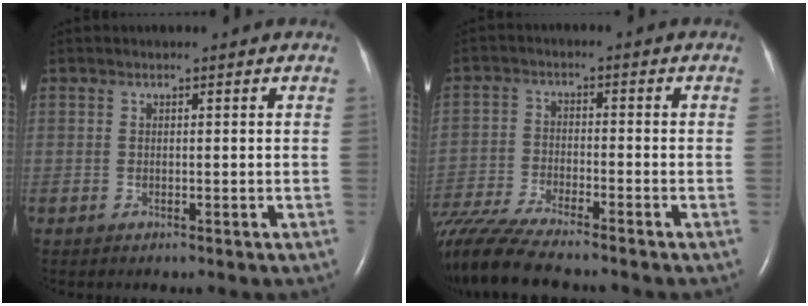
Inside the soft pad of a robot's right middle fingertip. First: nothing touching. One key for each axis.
{"total": 11.8, "fx": -10.3, "fy": 0.6, "fz": 5.7, "tx": -0.106, "ty": -0.027, "tz": -0.178}